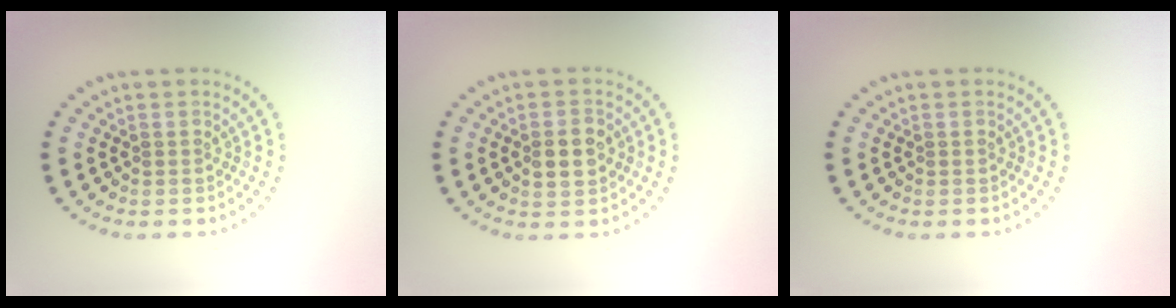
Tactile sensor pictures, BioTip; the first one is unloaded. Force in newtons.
{"total": 2.8, "press": 2.8, "slide": 0.0}
{"total": 0.0}